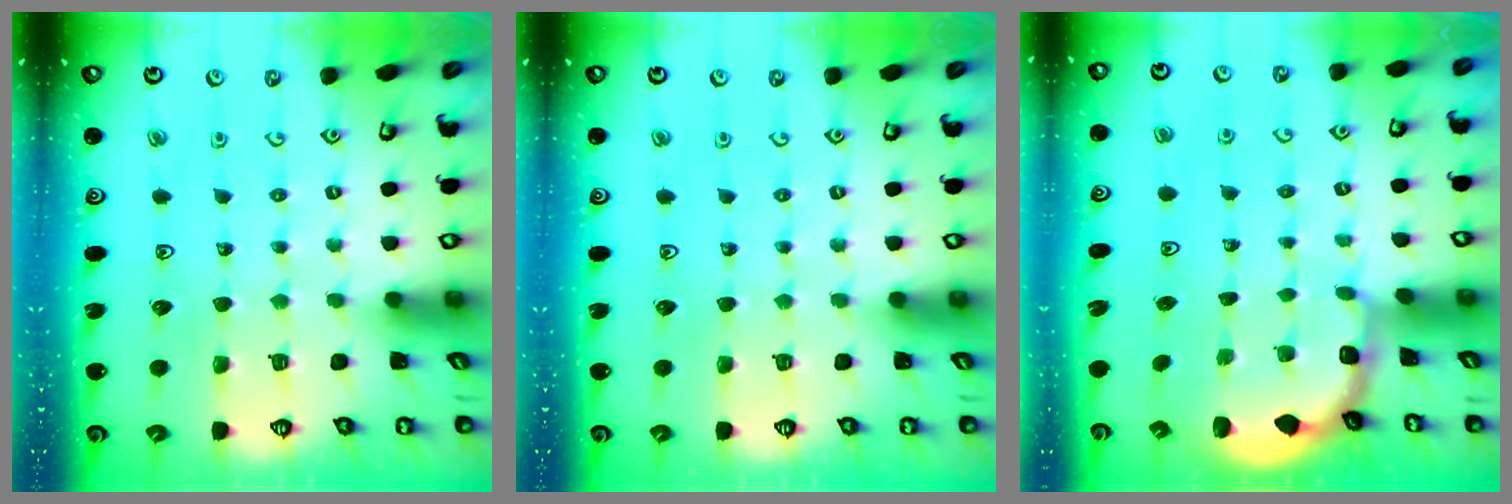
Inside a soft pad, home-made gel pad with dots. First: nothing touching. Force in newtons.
{"total": 0.0}
{"total": 1.9, "press": 1.8, "slide": 0.7}